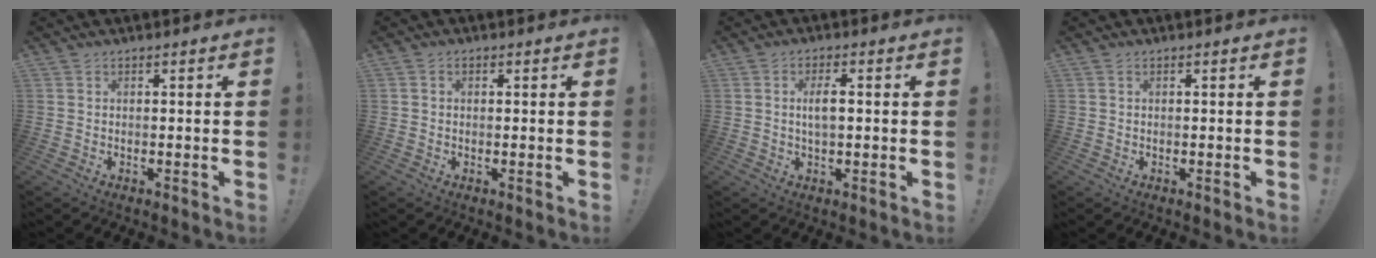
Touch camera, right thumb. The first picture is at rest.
{"total": 0.9, "force": [0.0, 0.7, 0.5], "torque": [0.000, -0.001, -0.002]}
{"total": 4.3, "force": [0.4, 1.6, 4.0], "torque": [-0.067, -0.003, 0.001]}
{"total": 0.0}